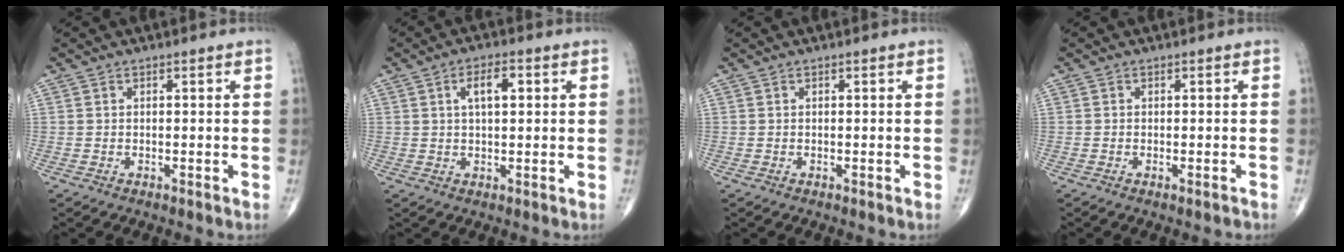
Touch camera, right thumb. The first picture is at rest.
{"total": 5.1, "force": [1.4, 2.2, 4.4], "torque": [-0.068, 0.005, 0.023]}
{"total": 0.0}
{"total": 0.8, "force": [-0.5, 0.2, 0.6], "torque": [-0.010, -0.001, -0.006]}